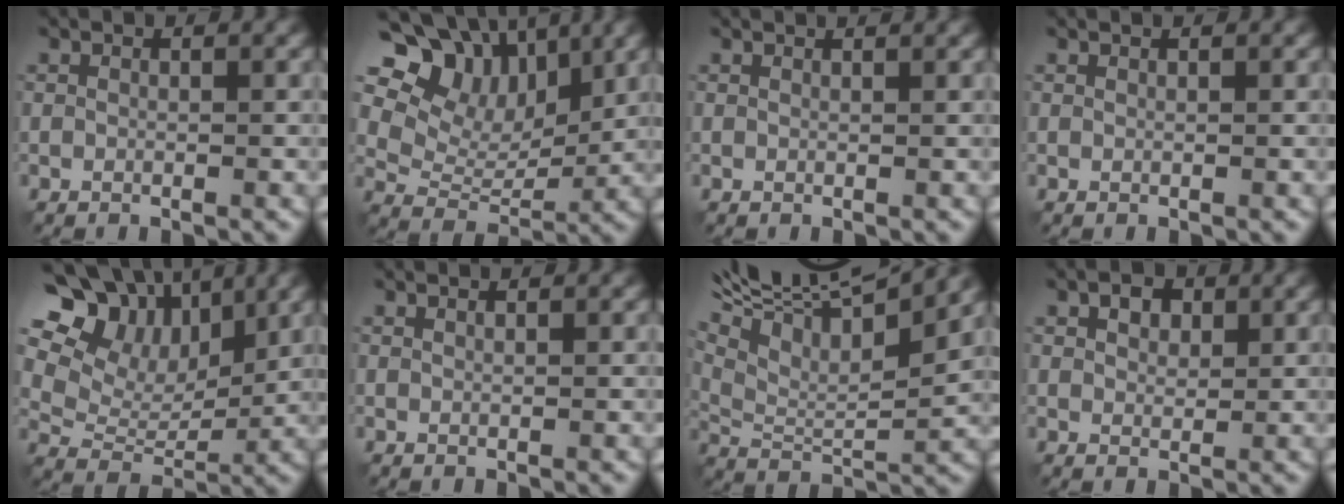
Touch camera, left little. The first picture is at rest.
{"total": 11.7, "force": [5.9, 8.0, 6.3], "torque": [-0.132, 0.029, 0.091]}
{"total": 1.9, "force": [1.4, 0.7, 1.0], "torque": [0.003, 0.011, 0.001]}
{"total": 0.0}
{"total": 13.7, "force": [6.8, 9.5, 7.1], "torque": [-0.145, 0.037, 0.109]}
{"total": 0.6, "force": [0.4, 0.2, 0.4], "torque": [-0.003, 0.002, 0.001]}
{"total": 13.6, "force": [8.2, 4.7, 9.8], "torque": [-0.195, 0.045, 0.130]}
{"total": 2.5, "force": [0.8, 1.8, 1.6], "torque": [-0.025, 0.002, 0.009]}